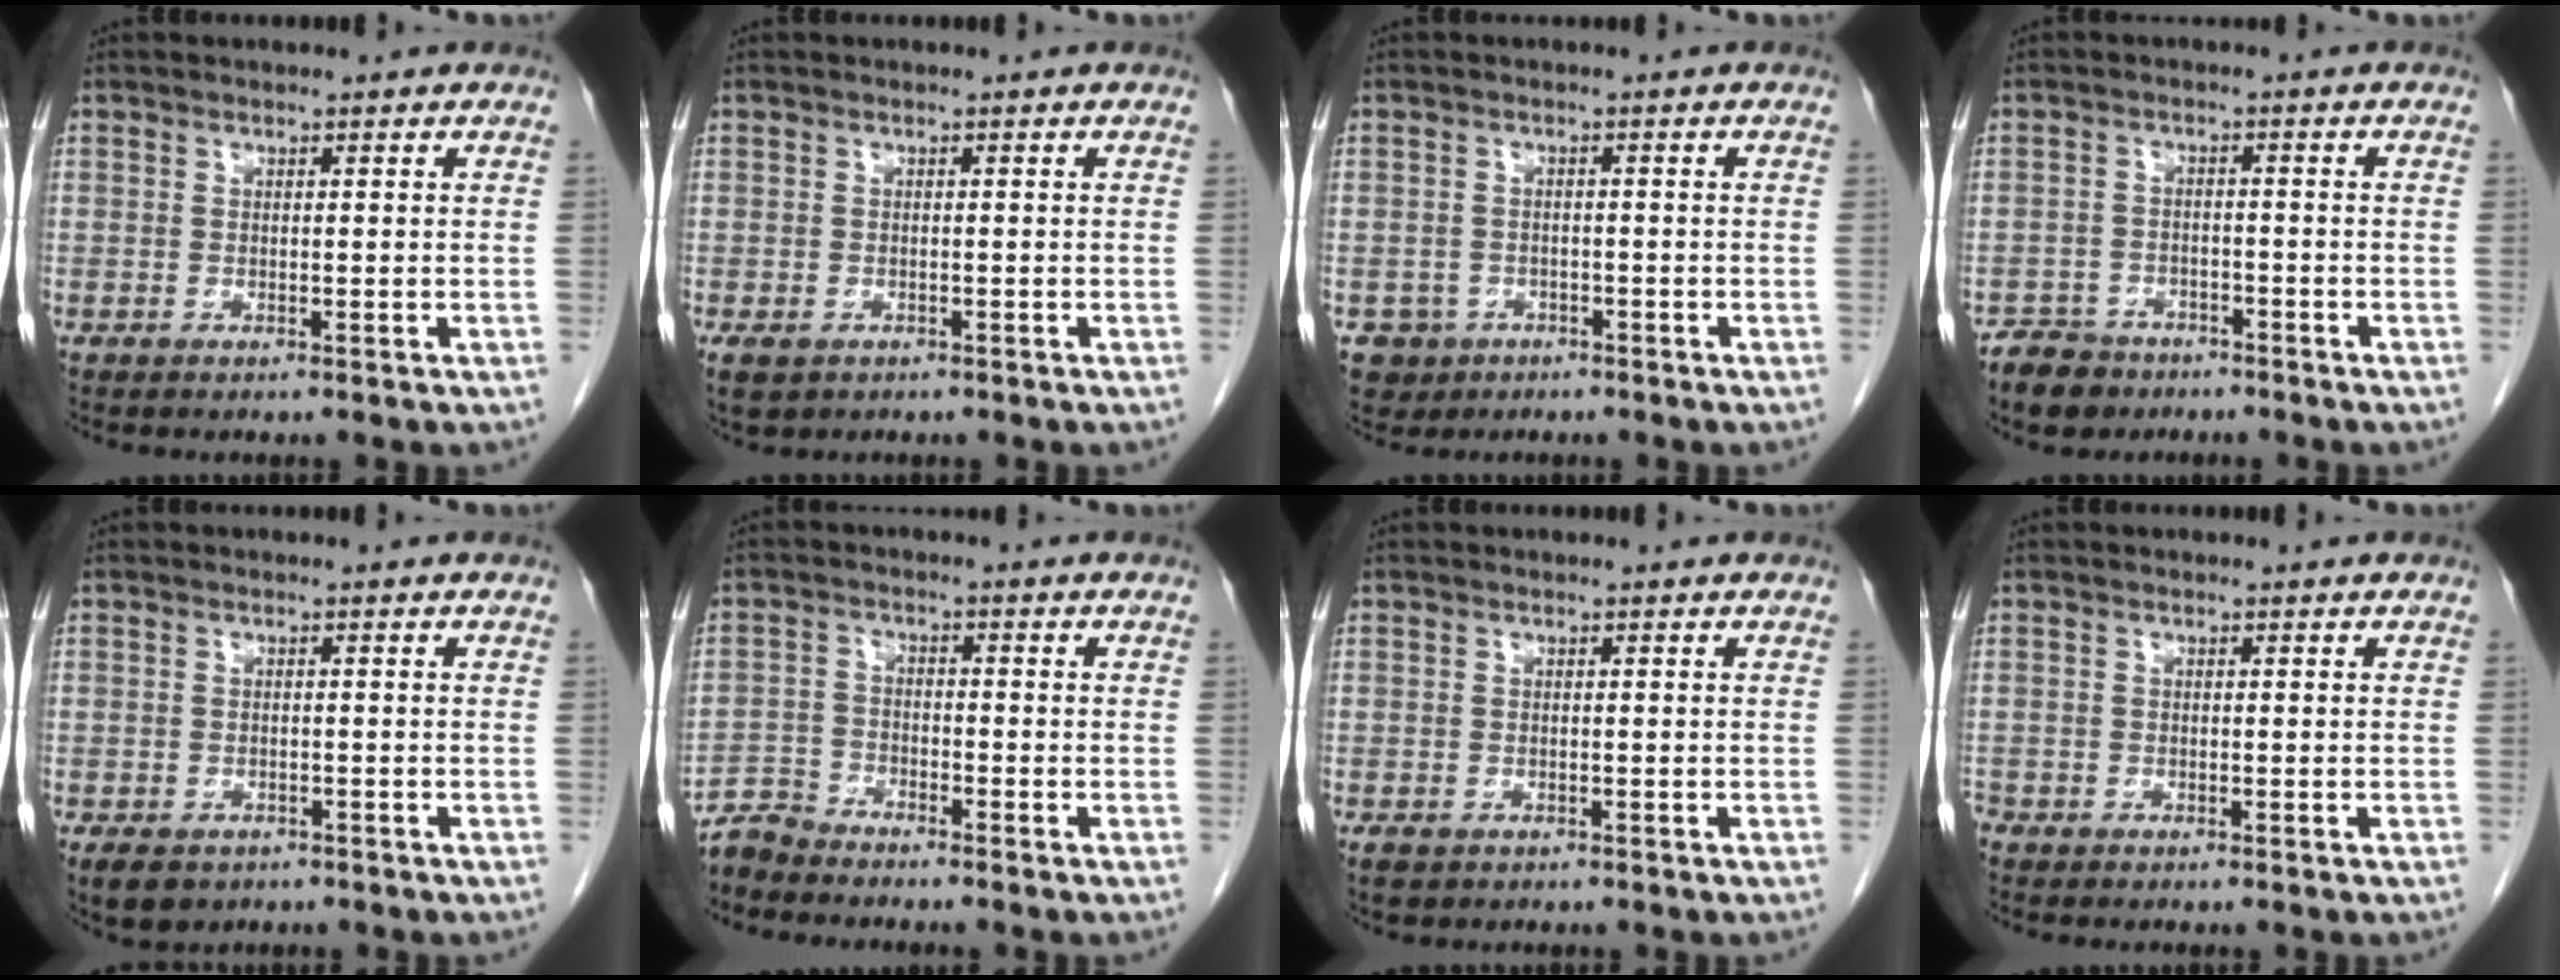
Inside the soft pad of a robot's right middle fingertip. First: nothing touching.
{"total": 2.4, "force": [-1.2, 1.7, 1.2], "torque": [-0.026, -0.003, -0.011]}
{"total": 3.6, "force": [-1.7, 3.2, 0.1], "torque": [-0.003, 0.010, -0.024]}
{"total": 5.0, "force": [-3.9, 3.0, 0.8], "torque": [-0.019, 0.004, -0.067]}
{"total": 6.0, "force": [-4.0, 3.8, 2.2], "torque": [-0.036, -0.003, -0.055]}
{"total": 3.3, "force": [-3.3, 0.1, -0.4], "torque": [0.010, -0.014, -0.067]}
{"total": 1.5, "force": [-0.9, 1.0, 0.7], "torque": [-0.018, -0.001, -0.008]}
{"total": 0.7, "force": [-0.5, 0.4, 0.1], "torque": [-0.007, 0.001, -0.012]}